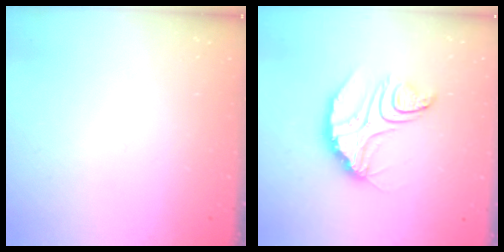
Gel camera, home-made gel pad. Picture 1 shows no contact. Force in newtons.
{"total": 10.4, "press": 10.4, "slide": 0.8}